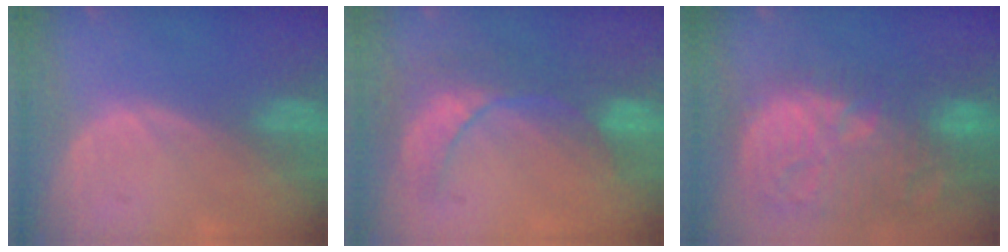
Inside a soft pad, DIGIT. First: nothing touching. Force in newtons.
{"total": 9.0, "press": 7.7, "slide": 4.5}
{"total": 15.0, "press": 13.0, "slide": 7.4}